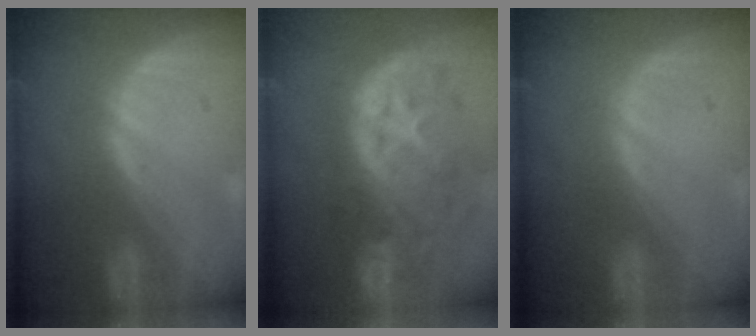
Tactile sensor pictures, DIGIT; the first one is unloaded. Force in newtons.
{"total": 11.9, "press": 10.1, "slide": 6.3}
{"total": 0.0}